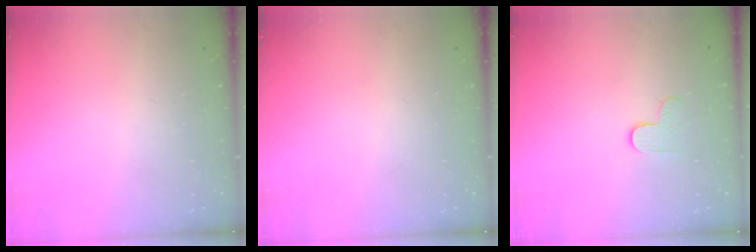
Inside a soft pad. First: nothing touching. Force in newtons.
{"total": 0.0}
{"total": 2.9, "press": 2.9, "slide": 0.3}